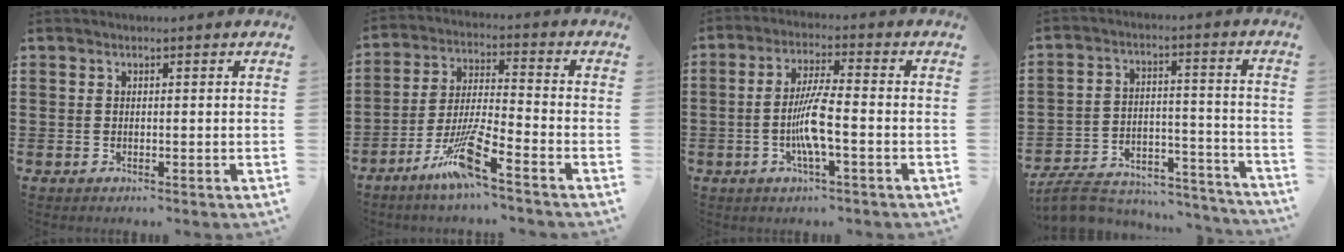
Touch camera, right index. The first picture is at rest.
{"total": 9.5, "force": [-6.6, 0.4, 6.9], "torque": [-0.150, -0.011, -0.131]}
{"total": 6.7, "force": [-1.6, 0.9, 6.4], "torque": [-0.131, -0.007, -0.038]}
{"total": 7.8, "force": [-7.1, 2.0, 2.5], "torque": [-0.042, 0.019, -0.135]}